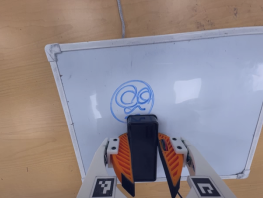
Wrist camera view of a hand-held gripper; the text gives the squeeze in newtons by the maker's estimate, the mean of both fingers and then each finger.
{"total": 11.9, "left": 13.4, "right": 10.5}